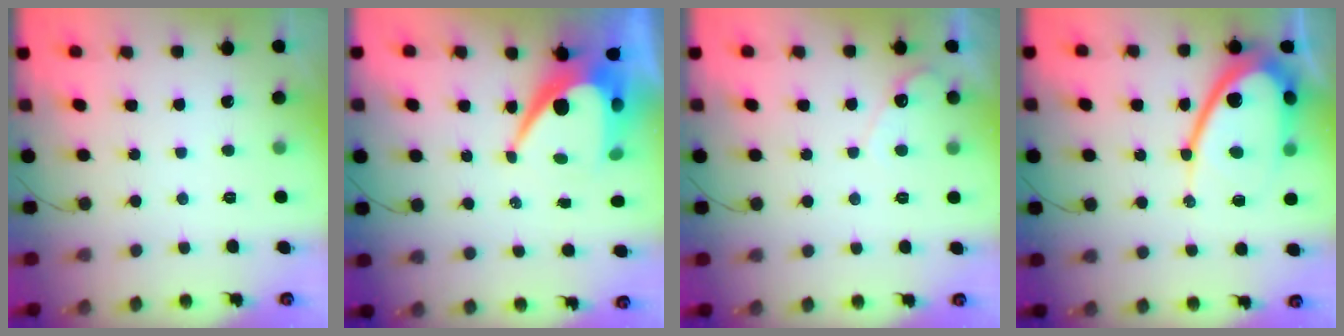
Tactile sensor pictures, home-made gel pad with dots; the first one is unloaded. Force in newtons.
{"total": 11.8, "press": 11.8, "slide": 0.9}
{"total": 3.9, "press": 3.8, "slide": 0.2}
{"total": 16.6, "press": 16.5, "slide": 1.5}